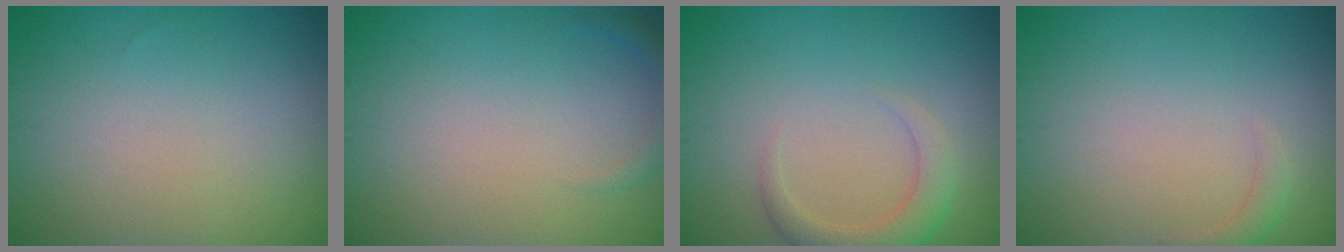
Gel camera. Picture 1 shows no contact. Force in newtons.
{"total": 1.2, "press": 1.2, "slide": 0.2}
{"total": 3.1, "press": 3.1, "slide": 0.5}
{"total": 1.2, "press": 1.1, "slide": 0.2}